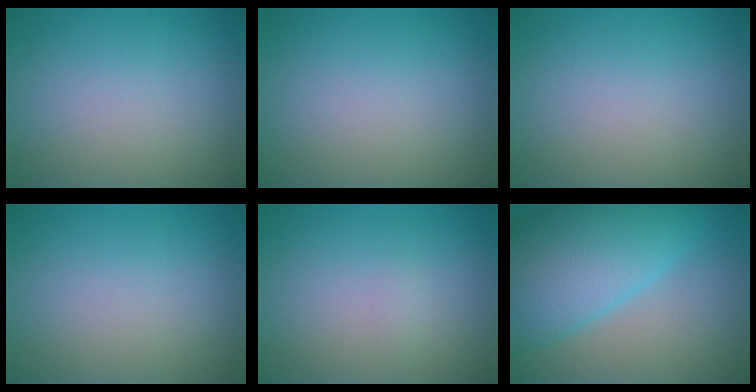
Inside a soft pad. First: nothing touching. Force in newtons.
{"total": 0.0}
{"total": 0.0}
{"total": 0.0}
{"total": 0.5, "press": 0.5, "slide": 0.1}
{"total": 11.0, "press": 11.0, "slide": 0.4}